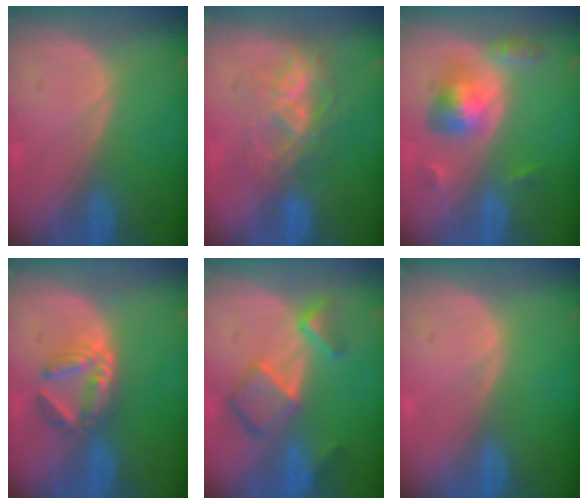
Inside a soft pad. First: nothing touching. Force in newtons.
{"total": 7.3, "press": 6.1, "slide": 3.9}
{"total": 6.1, "press": 5.6, "slide": 2.4}
{"total": 5.9, "press": 5.2, "slide": 2.9}
{"total": 7.6, "press": 6.6, "slide": 3.8}
{"total": 0.0}